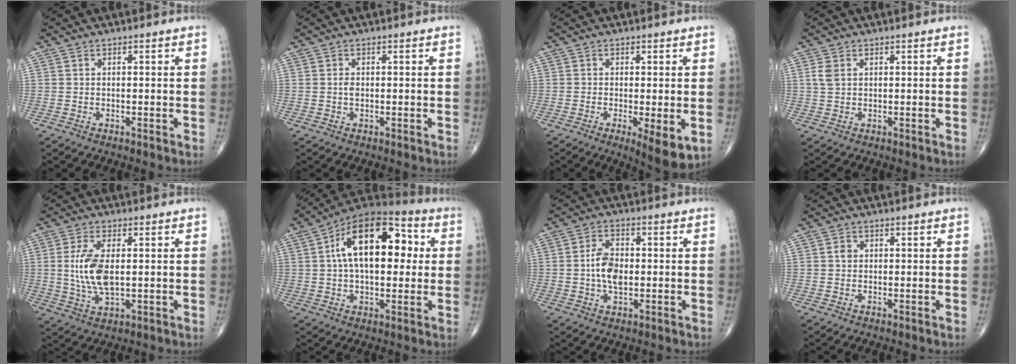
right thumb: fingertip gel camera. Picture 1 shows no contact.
{"total": 1.2, "force": [0.0, 0.8, 0.9], "torque": [-0.016, 0.000, 0.000]}
{"total": 6.9, "force": [-1.8, 1.8, 6.4], "torque": [-0.098, -0.020, -0.027]}
{"total": 2.3, "force": [0.7, 1.5, 1.6], "torque": [-0.038, 0.005, 0.018]}
{"total": 9.0, "force": [0.6, 4.2, 7.9], "torque": [-0.169, -0.010, 0.017]}
{"total": 19.8, "force": [3.6, 10.7, 16.2], "torque": [-0.230, 0.027, 0.044]}
{"total": 6.5, "force": [-0.3, 3.8, 5.2], "torque": [-0.094, 0.006, -0.008]}
{"total": 1.4, "force": [0.2, 1.2, 0.7], "torque": [-0.007, 0.002, 0.001]}